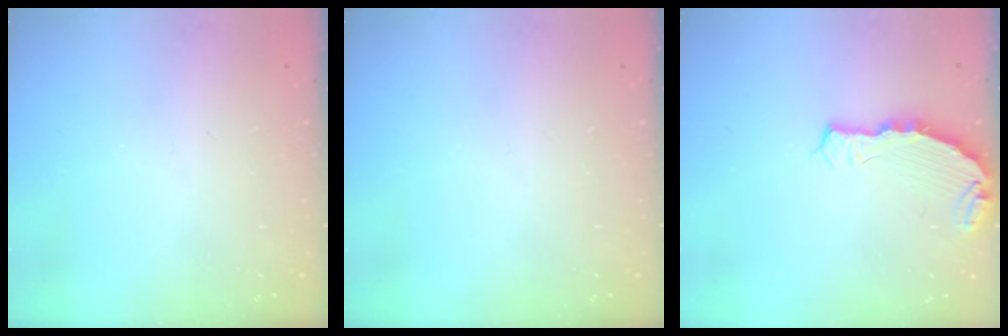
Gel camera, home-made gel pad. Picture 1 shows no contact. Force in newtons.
{"total": 0.0}
{"total": 4.9, "press": 4.8, "slide": 1.1}